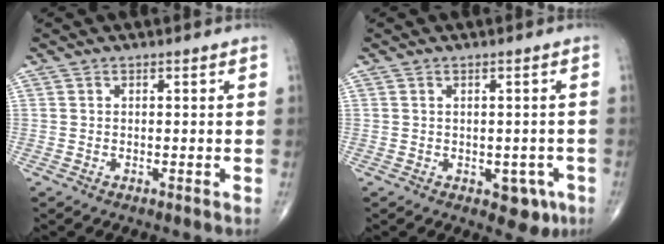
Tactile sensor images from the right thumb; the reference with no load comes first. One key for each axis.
{"total": 4.7, "fx": -1.7, "fy": 2.9, "fz": 3.3, "tx": -0.013, "ty": 0.002, "tz": -0.014}